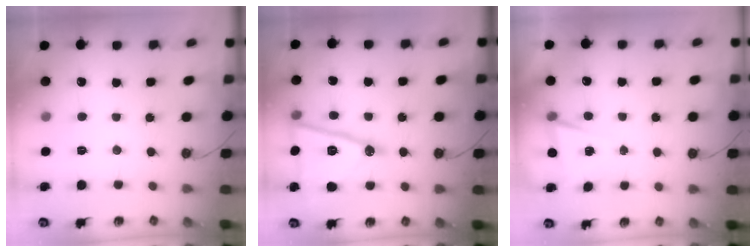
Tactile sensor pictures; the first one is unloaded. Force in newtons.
{"total": 16.7, "press": 16.3, "slide": 3.5}
{"total": 4.2, "press": 3.0, "slide": 3.0}